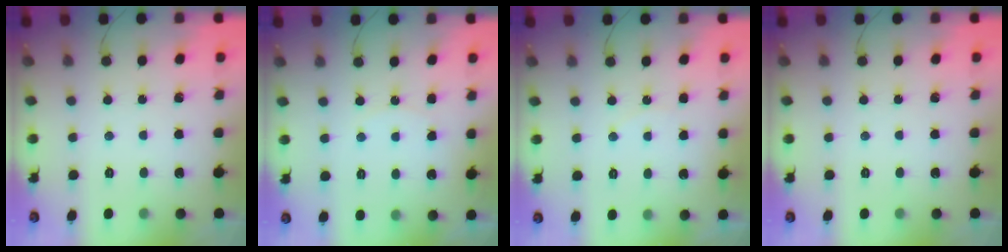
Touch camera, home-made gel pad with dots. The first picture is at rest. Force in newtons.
{"total": 5.7, "press": 5.7, "slide": 0.7}
{"total": 5.0, "press": 5.0, "slide": 0.4}
{"total": 0.0}